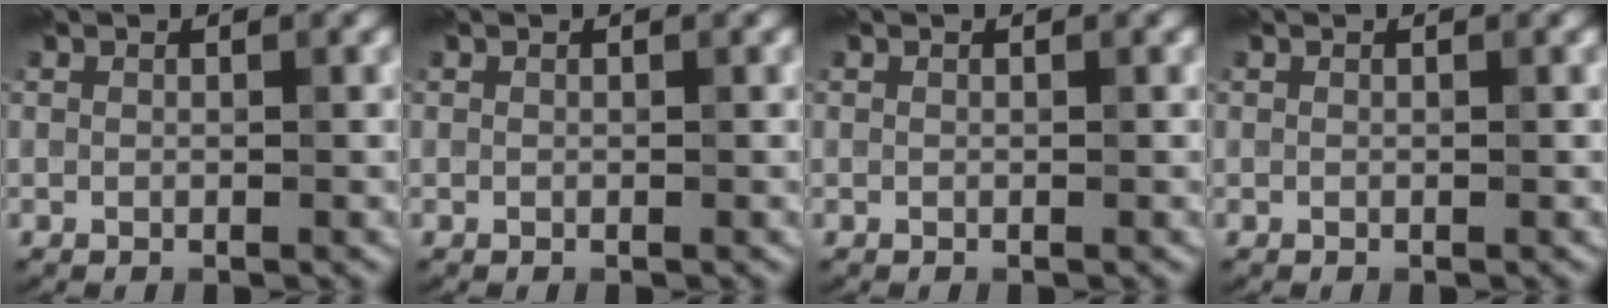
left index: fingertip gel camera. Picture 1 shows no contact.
{"total": 0.0}
{"total": 0.0}
{"total": 0.0}